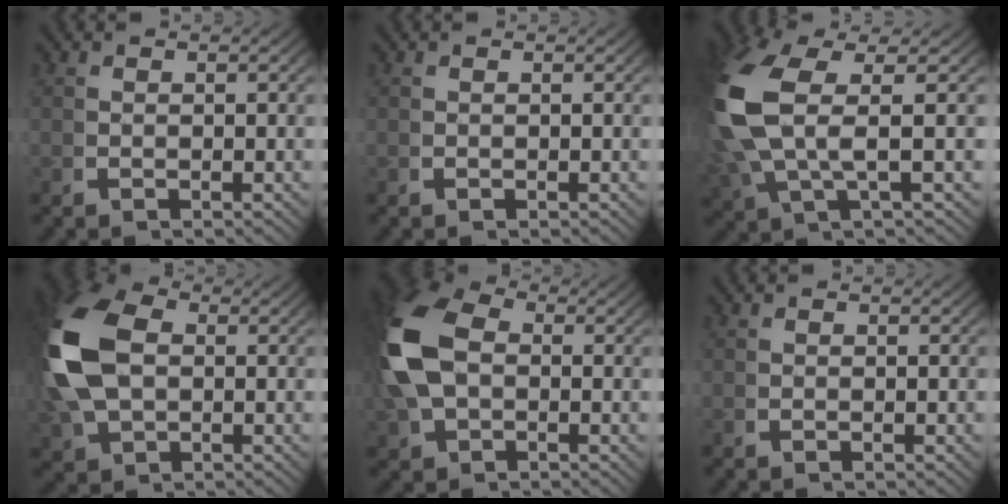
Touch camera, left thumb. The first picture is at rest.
{"total": 0.0}
{"total": 9.9, "force": [1.3, 5.5, 8.2], "torque": [-0.236, -0.022, 0.040]}
{"total": 10.7, "force": [0.9, 7.4, 7.6], "torque": [-0.207, -0.014, 0.030]}
{"total": 9.8, "force": [0.4, 7.2, 6.7], "torque": [-0.186, -0.017, 0.020]}
{"total": 0.0}